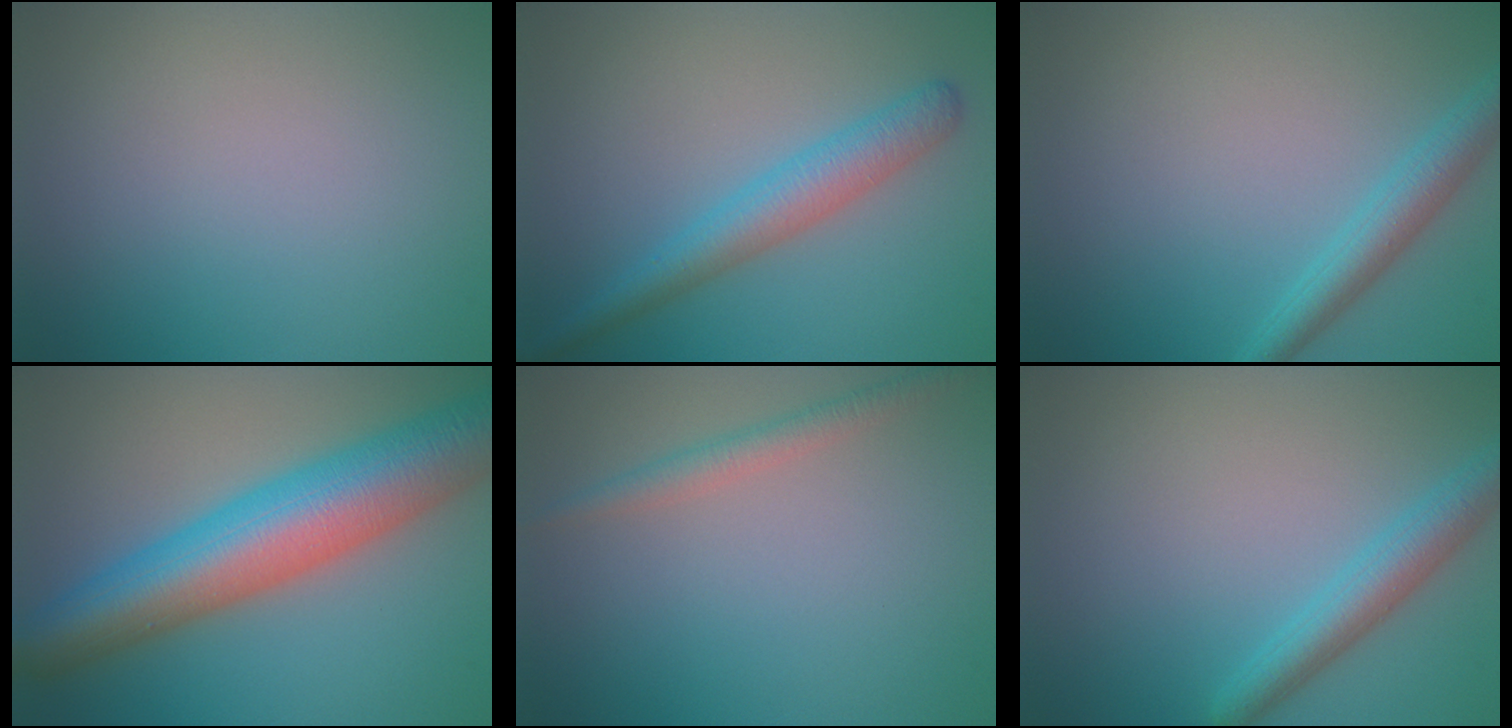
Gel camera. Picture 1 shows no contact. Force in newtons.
{"total": 3.8, "press": 3.8, "slide": 0.3}
{"total": 3.1, "press": 3.1, "slide": 0.1}
{"total": 11.0, "press": 11.0, "slide": 0.1}
{"total": 1.9, "press": 1.9, "slide": 0.0}
{"total": 3.6, "press": 3.6, "slide": 0.1}